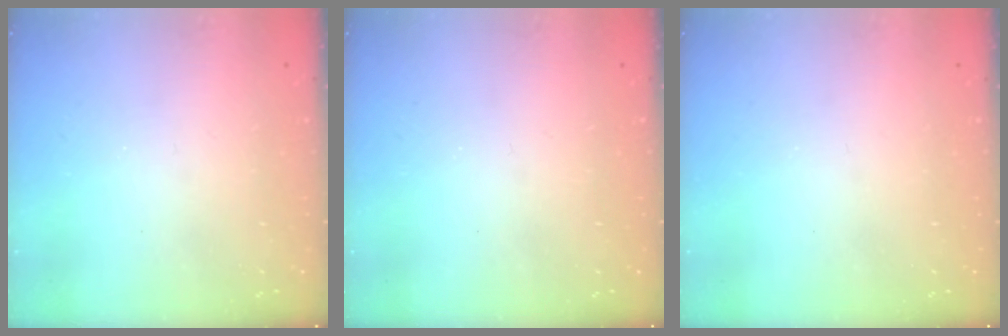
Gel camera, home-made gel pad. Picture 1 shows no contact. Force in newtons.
{"total": 0.0}
{"total": 0.0}